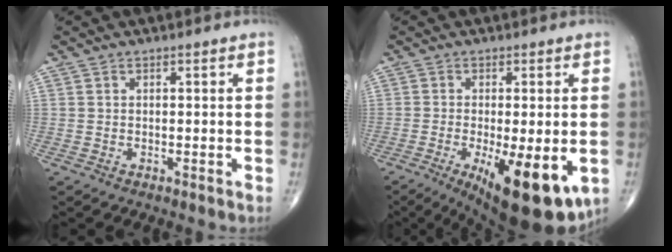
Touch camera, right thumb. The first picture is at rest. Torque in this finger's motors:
{"motor_torque": [2.35, 2.33, 0.96, -1.08, 0.46]}